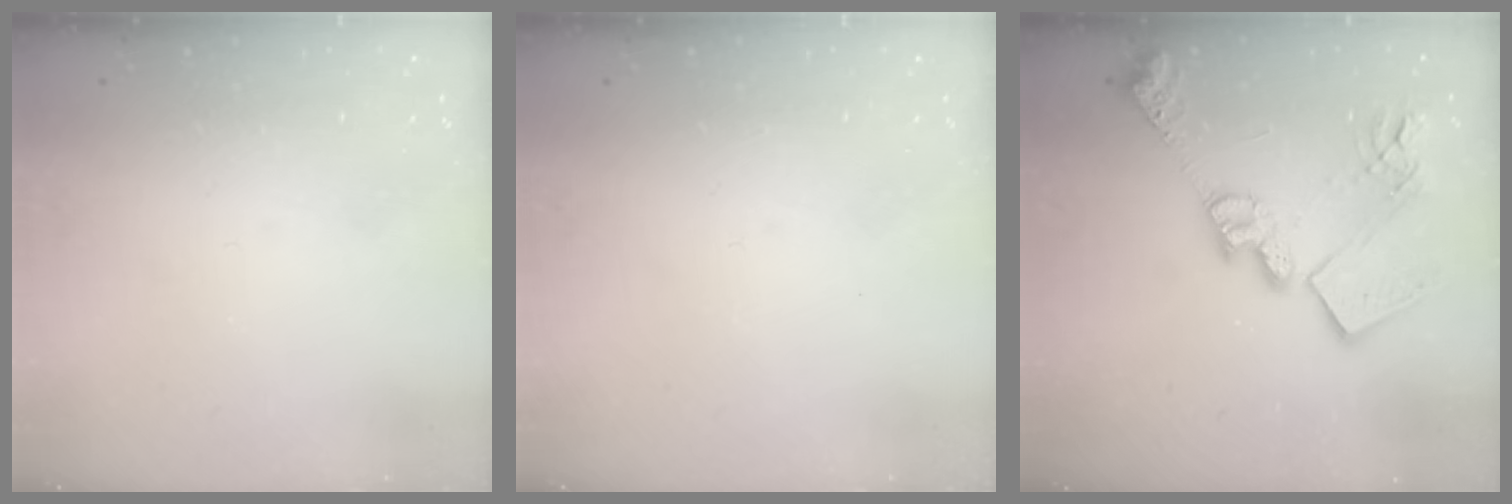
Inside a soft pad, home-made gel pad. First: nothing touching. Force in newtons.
{"total": 0.0}
{"total": 22.2, "press": 22.1, "slide": 1.7}